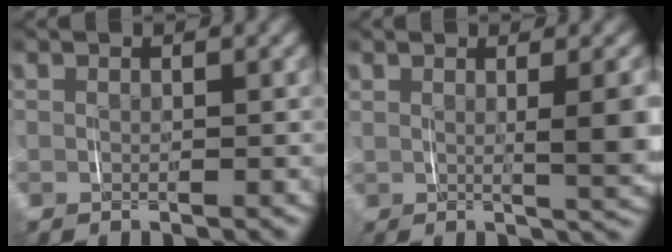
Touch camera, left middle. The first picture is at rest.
{"total": 4.1, "force": [0.9, 1.2, 3.8], "torque": [-0.046, -0.001, 0.016]}